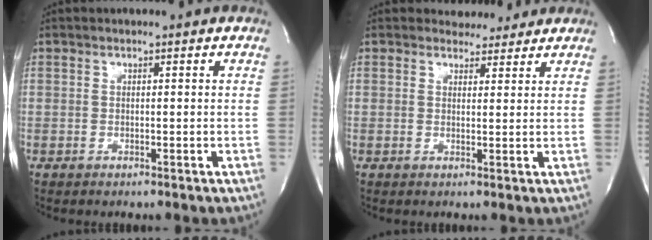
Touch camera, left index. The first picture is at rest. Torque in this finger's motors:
{"motor_torque": [0.36, -0.52, 0.04, -0.02]}